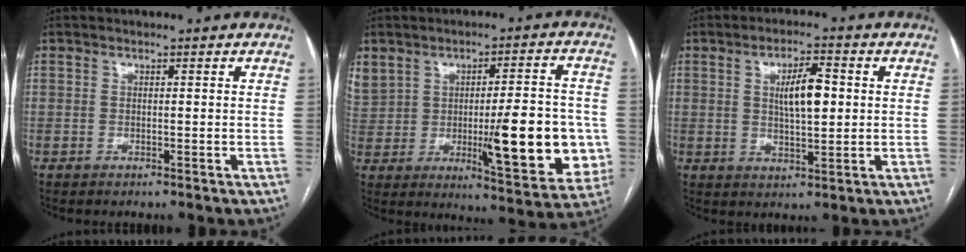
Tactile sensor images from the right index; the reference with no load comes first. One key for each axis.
{"total": 21.4, "fx": 0.0, "fy": 8.9, "fz": 19.5, "tx": -0.322, "ty": 0.016, "tz": 0.032}
{"total": 6.7, "fx": 1.2, "fy": 1.9, "fz": 6.3, "tx": -0.109, "ty": 0.007, "tz": 0.024}